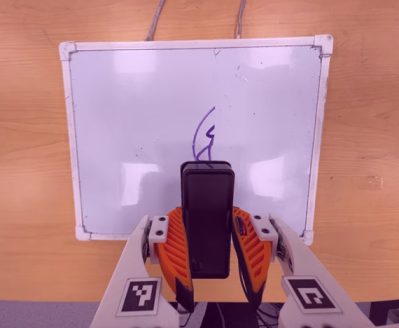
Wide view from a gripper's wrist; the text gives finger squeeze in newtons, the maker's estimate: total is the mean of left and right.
{"total": 7.0, "left": 5.4, "right": 8.6}